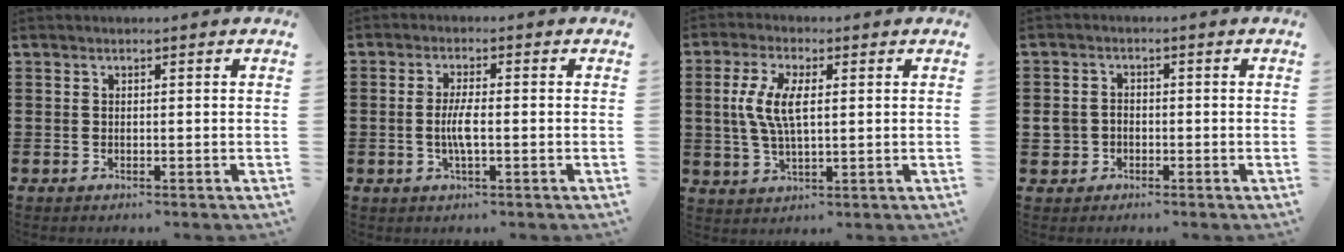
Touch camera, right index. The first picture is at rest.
{"total": 4.0, "force": [-0.6, 0.9, 3.9], "torque": [-0.091, -0.008, -0.019]}
{"total": 6.9, "force": [1.1, 2.8, 6.2], "torque": [-0.145, 0.002, 0.011]}
{"total": 2.7, "force": [-0.9, 2.3, 0.9], "torque": [-0.032, -0.001, -0.021]}